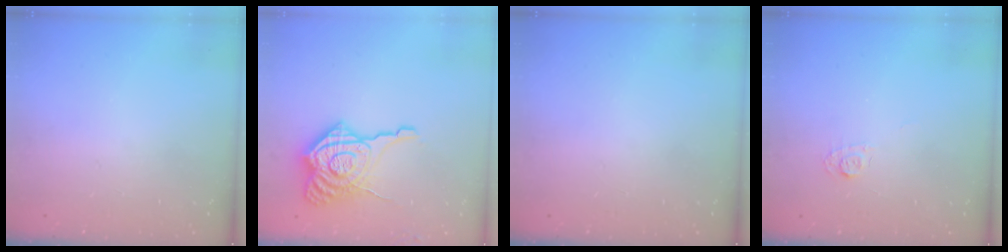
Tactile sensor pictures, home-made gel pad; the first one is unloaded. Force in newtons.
{"total": 16.3, "press": 16.2, "slide": 1.8}
{"total": 0.0}
{"total": 4.3, "press": 4.2, "slide": 0.6}